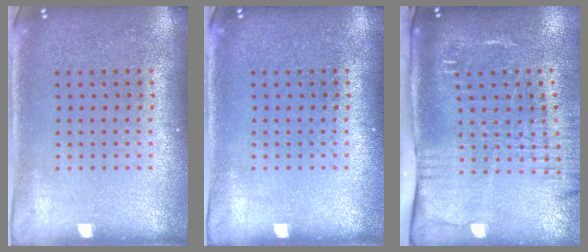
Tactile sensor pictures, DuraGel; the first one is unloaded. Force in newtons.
{"total": 0.0}
{"total": 2.8, "press": 2.1, "slide": 1.7}